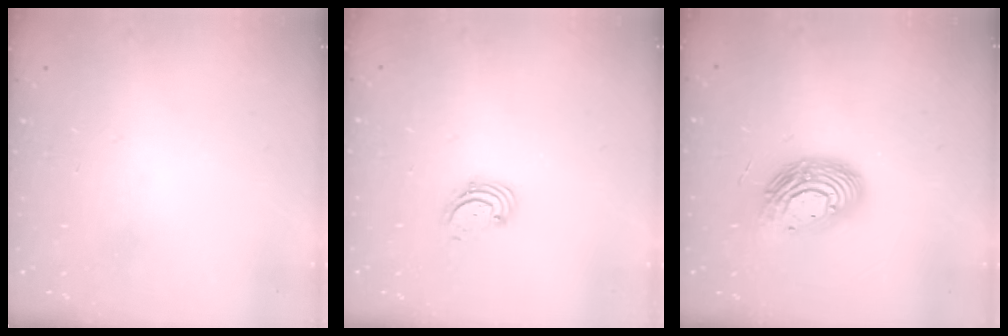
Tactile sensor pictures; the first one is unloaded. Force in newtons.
{"total": 1.6, "press": 1.6, "slide": 0.2}
{"total": 12.9, "press": 12.9, "slide": 1.2}